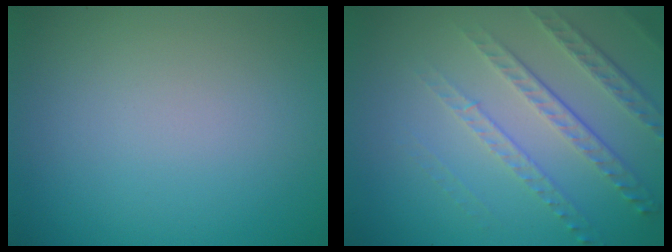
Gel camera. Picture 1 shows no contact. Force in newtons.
{"total": 4.9, "press": 3.3, "slide": 3.7}